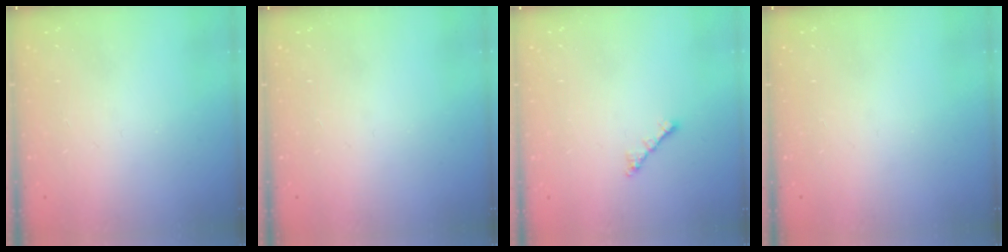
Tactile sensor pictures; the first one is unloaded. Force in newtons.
{"total": 0.0}
{"total": 2.0, "press": 1.9, "slide": 0.6}
{"total": 0.0}